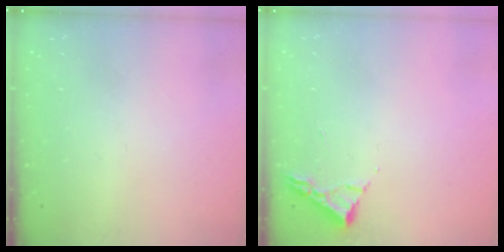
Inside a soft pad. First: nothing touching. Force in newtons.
{"total": 3.0, "press": 2.9, "slide": 0.4}